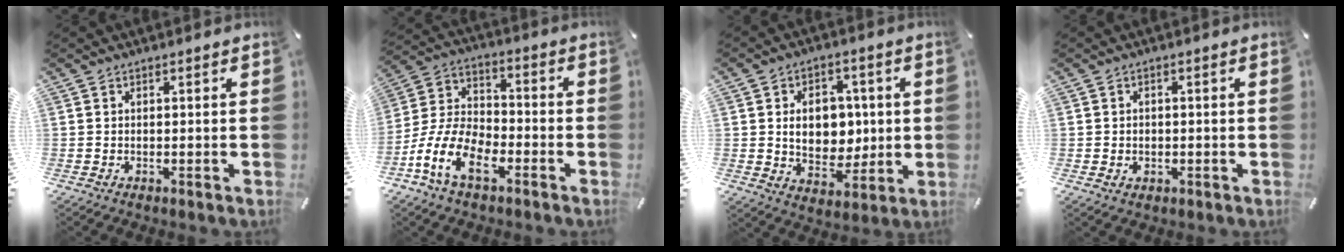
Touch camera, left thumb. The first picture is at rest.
{"total": 13.0, "force": [-7.5, 7.0, 7.9], "torque": [-0.180, 0.025, -0.148]}
{"total": 11.5, "force": [1.0, 8.9, 7.2], "torque": [-0.106, 0.007, 0.020]}
{"total": 1.4, "force": [-0.2, 1.4, 0.4], "torque": [-0.011, 0.007, -0.006]}